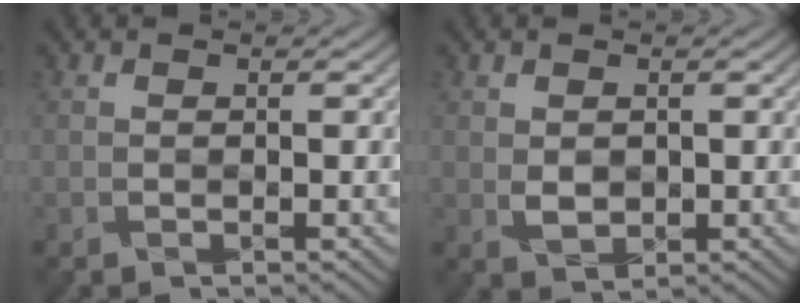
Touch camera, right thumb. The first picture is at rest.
{"total": 1.5, "force": [0.5, 1.2, 0.7], "torque": [-0.014, -0.006, 0.019]}